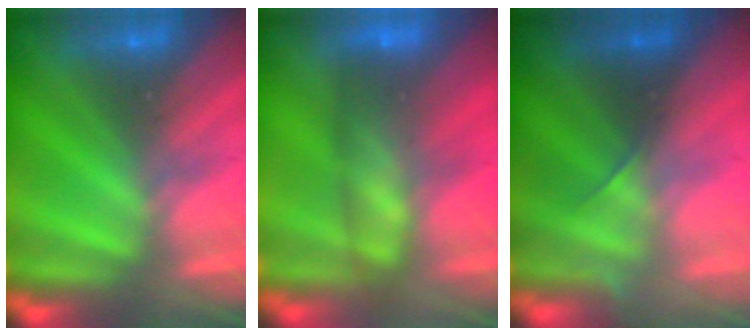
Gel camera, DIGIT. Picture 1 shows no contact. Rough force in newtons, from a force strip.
{"total": 6.9}
{"total": 1.9}